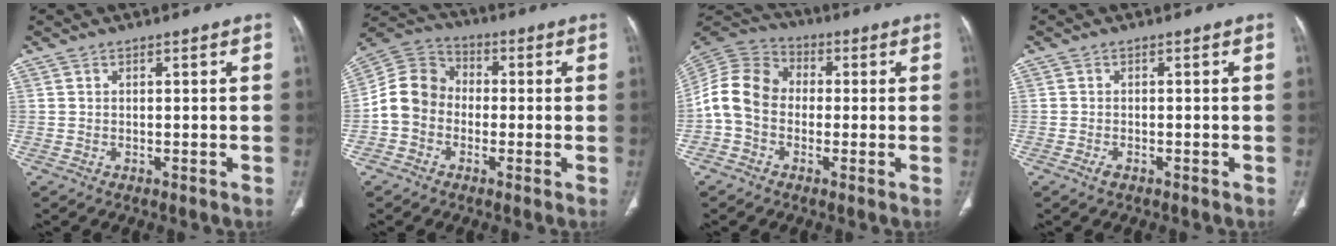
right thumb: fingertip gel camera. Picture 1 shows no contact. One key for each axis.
{"total": 9.8, "fx": -1.7, "fy": 8.4, "fz": 4.7, "tx": -0.079, "ty": 0.037, "tz": -0.047}
{"total": 11.2, "fx": -1.1, "fy": 9.0, "fz": 6.5, "tx": -0.122, "ty": 0.036, "tz": -0.035}
{"total": 1.0, "fx": -0.7, "fy": 0.5, "fz": 0.6, "tx": -0.017, "ty": 0.002, "tz": -0.013}